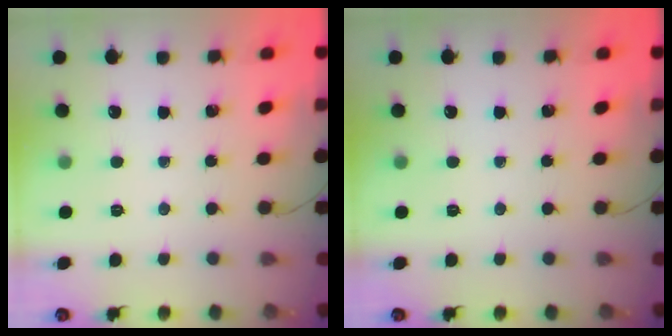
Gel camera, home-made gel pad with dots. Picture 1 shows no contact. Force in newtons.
{"total": 0.0}